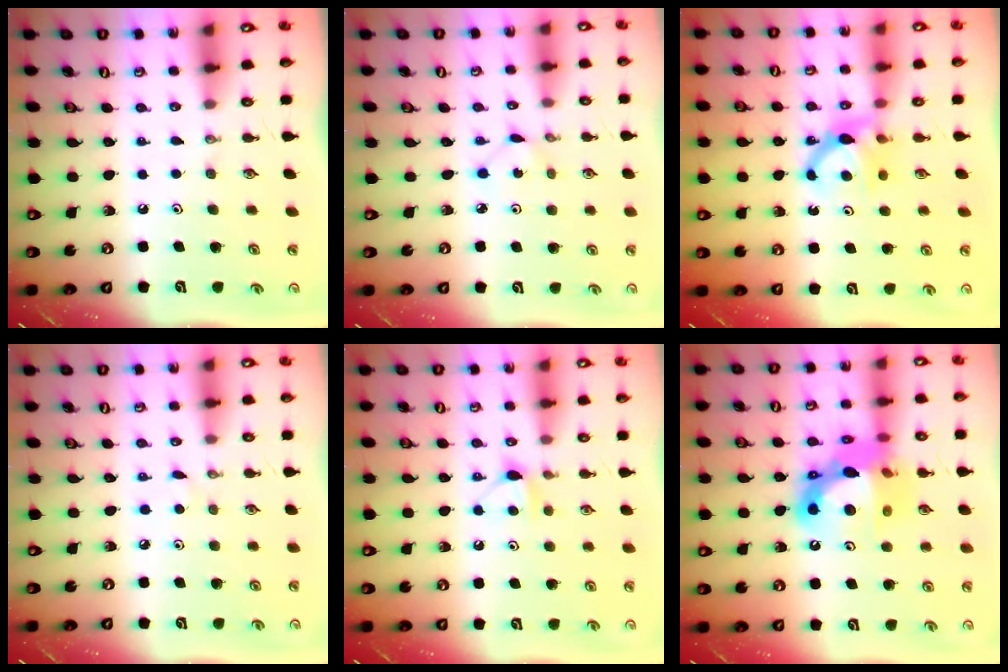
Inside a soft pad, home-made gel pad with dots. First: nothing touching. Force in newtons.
{"total": 1.2, "press": 1.2, "slide": 0.2}
{"total": 7.5, "press": 7.5, "slide": 0.5}
{"total": 2.1, "press": 2.1, "slide": 0.3}
{"total": 4.9, "press": 4.8, "slide": 0.5}
{"total": 18.0, "press": 17.9, "slide": 1.5}